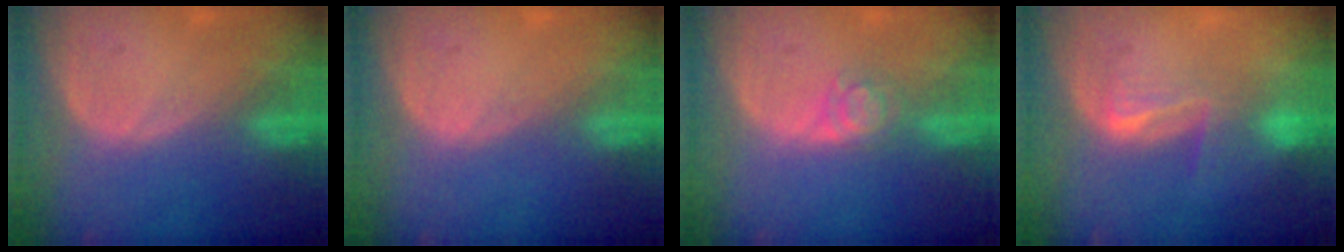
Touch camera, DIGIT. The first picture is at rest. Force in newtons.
{"total": 0.0}
{"total": 3.2, "press": 3.1, "slide": 0.4}
{"total": 4.3, "press": 4.1, "slide": 1.4}